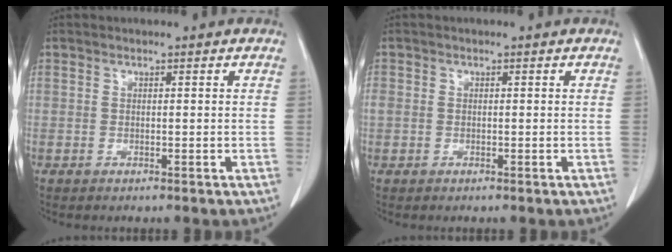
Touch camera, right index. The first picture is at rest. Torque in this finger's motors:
{"motor_torque": [0.36, 0.30, 0.10, 0.04]}